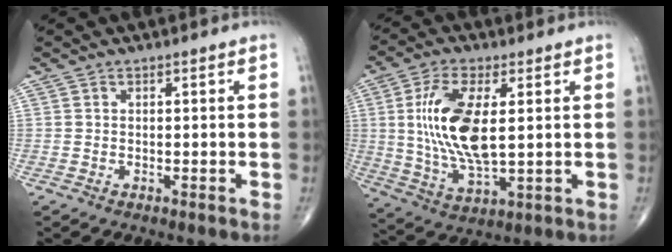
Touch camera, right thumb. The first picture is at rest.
{"total": 14.6, "force": [2.0, 6.0, 13.2], "torque": [-0.268, -0.017, 0.045]}